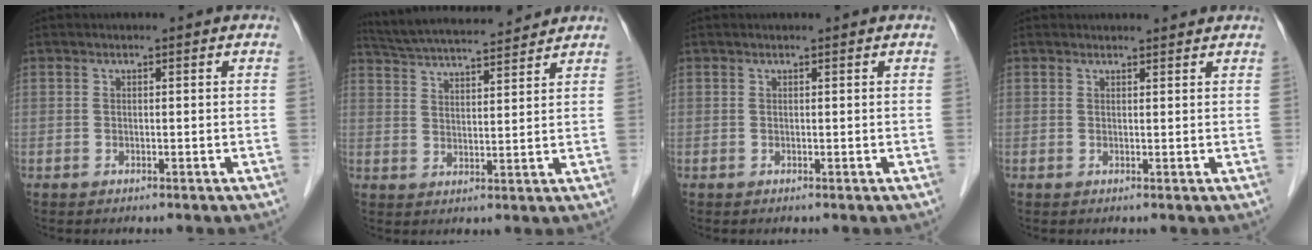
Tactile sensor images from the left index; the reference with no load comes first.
{"total": 13.4, "force": [12.3, 1.4, 5.1], "torque": [-0.098, 0.022, 0.194]}
{"total": 0.0}
{"total": 2.1, "force": [2.0, 0.5, 0.1], "torque": [-0.003, 0.005, 0.017]}